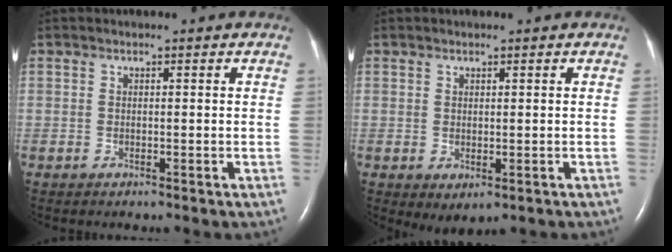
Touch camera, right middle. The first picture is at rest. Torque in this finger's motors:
{"motor_torque": [0.20, -0.17, 0.12, 0.02]}